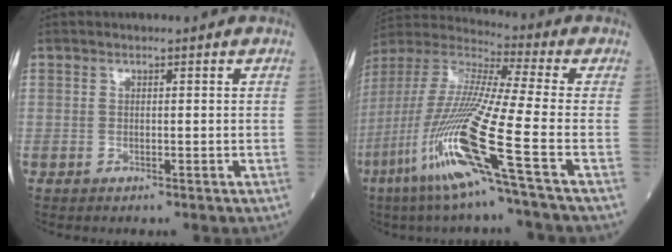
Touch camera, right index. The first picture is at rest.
{"total": 18.9, "force": [-8.1, -1.2, 17.1], "torque": [-0.377, -0.042, -0.169]}